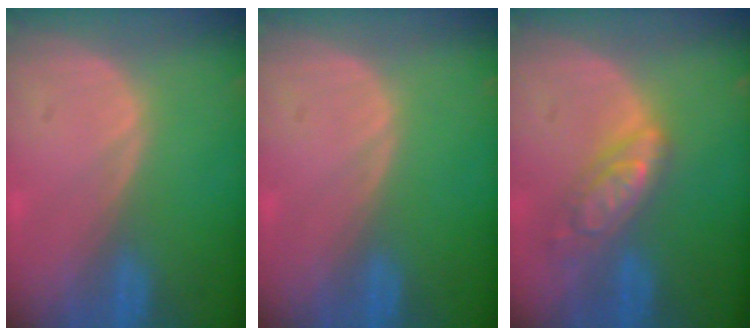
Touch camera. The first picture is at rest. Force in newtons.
{"total": 0.0}
{"total": 6.2, "press": 5.5, "slide": 2.8}